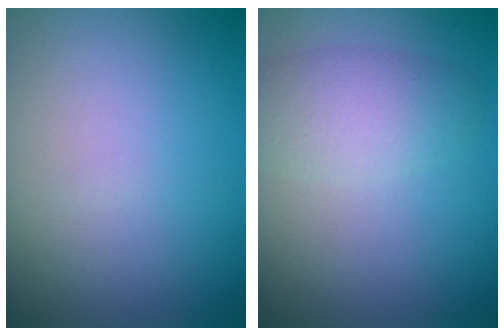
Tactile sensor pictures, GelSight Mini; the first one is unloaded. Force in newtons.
{"total": 3.5, "press": 3.5, "slide": 0.1}